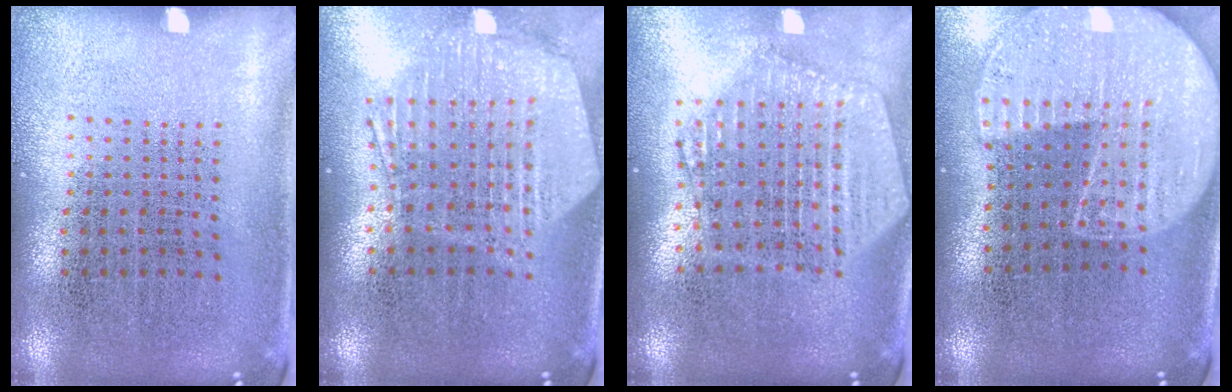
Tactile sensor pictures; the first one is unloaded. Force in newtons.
{"total": 1.4, "press": 1.4, "slide": 0.4}
{"total": 2.4, "press": 2.1, "slide": 1.2}
{"total": 2.0, "press": 1.8, "slide": 0.9}